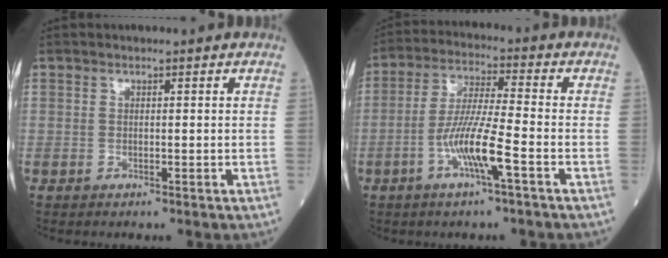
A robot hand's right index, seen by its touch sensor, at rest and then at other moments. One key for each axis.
{"total": 8.8, "fx": -3.4, "fy": 0.0, "fz": 8.0, "tx": -0.159, "ty": -0.002, "tz": -0.068}